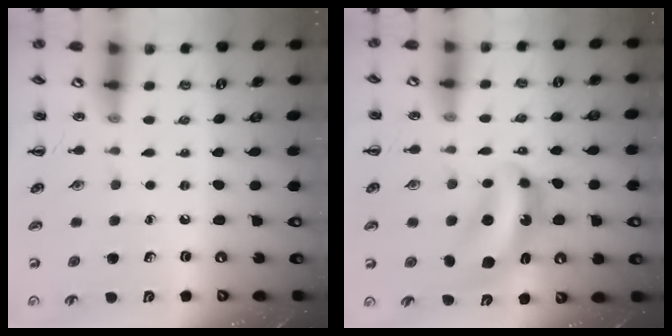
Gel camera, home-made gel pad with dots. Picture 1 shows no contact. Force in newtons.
{"total": 8.2, "press": 7.9, "slide": 2.2}